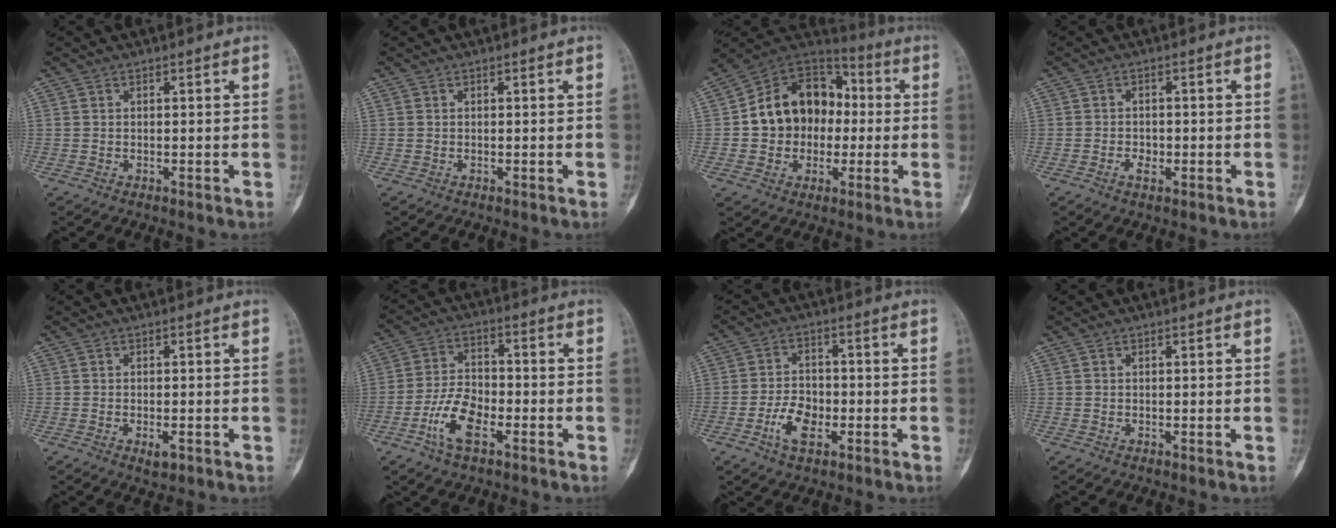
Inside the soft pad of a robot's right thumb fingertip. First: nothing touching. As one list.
[{"total": 0.0}, {"total": 16.7, "force": [-0.2, 13.4, 10.0], "torque": [-0.116, 0.038, -0.010]}, {"total": 2.3, "force": [-1.0, 1.5, 1.5], "torque": [-0.022, 0.004, -0.017]}, {"total": 2.0, "force": [-0.9, 0.8, 1.6], "torque": [-0.023, 0.000, -0.011]}, {"total": 8.9, "force": [-4.0, 4.3, 6.7], "torque": [-0.130, 0.020, -0.080]}, {"total": 6.7, "force": [-2.7, 3.9, 4.7], "torque": [-0.078, 0.016, -0.051]}, {"total": 0.0}]